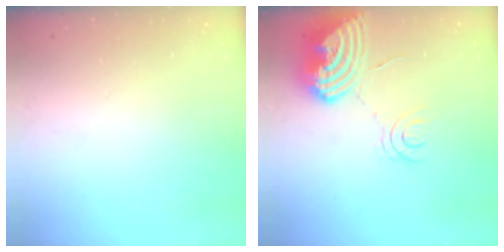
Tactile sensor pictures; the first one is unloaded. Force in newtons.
{"total": 17.1, "press": 17.0, "slide": 1.6}